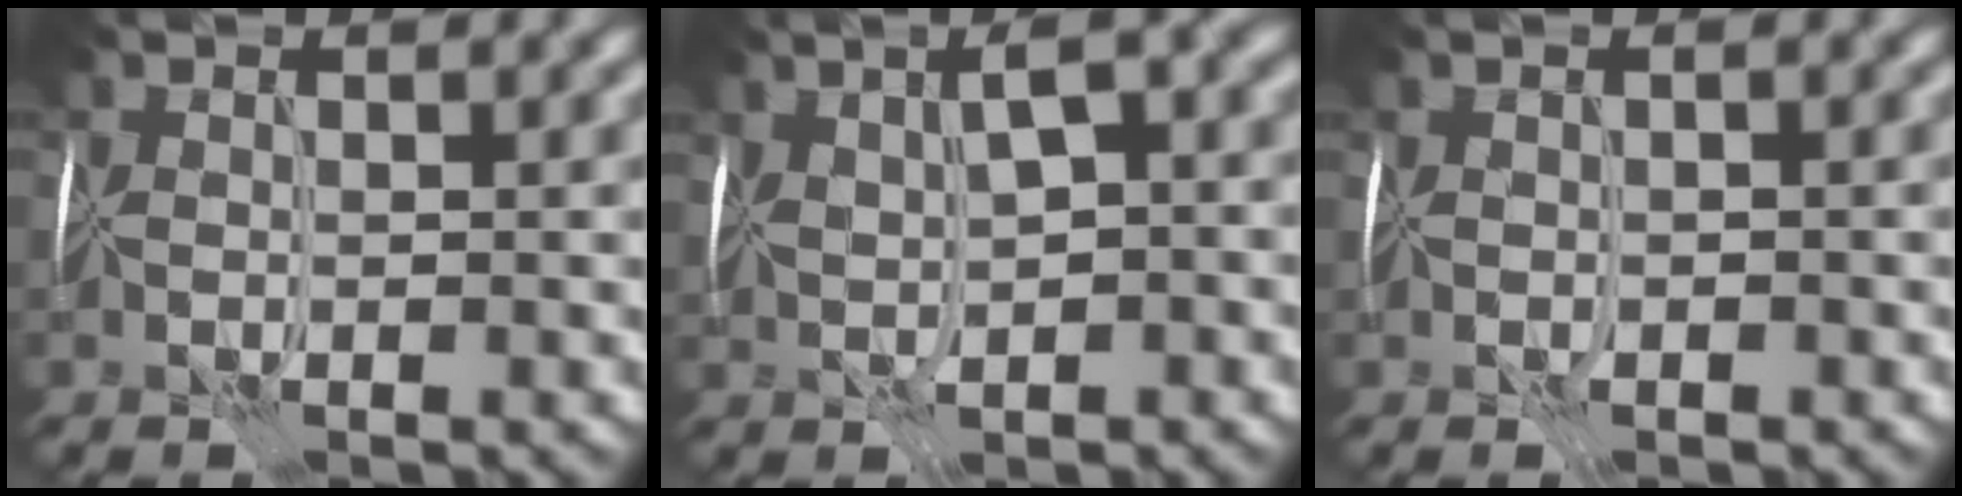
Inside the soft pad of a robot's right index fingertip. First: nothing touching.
{"total": 4.9, "force": [1.9, 1.8, 4.1], "torque": [-0.068, 0.014, 0.034]}
{"total": 0.8, "force": [-0.5, 0.5, 0.5], "torque": [-0.004, -0.003, -0.005]}